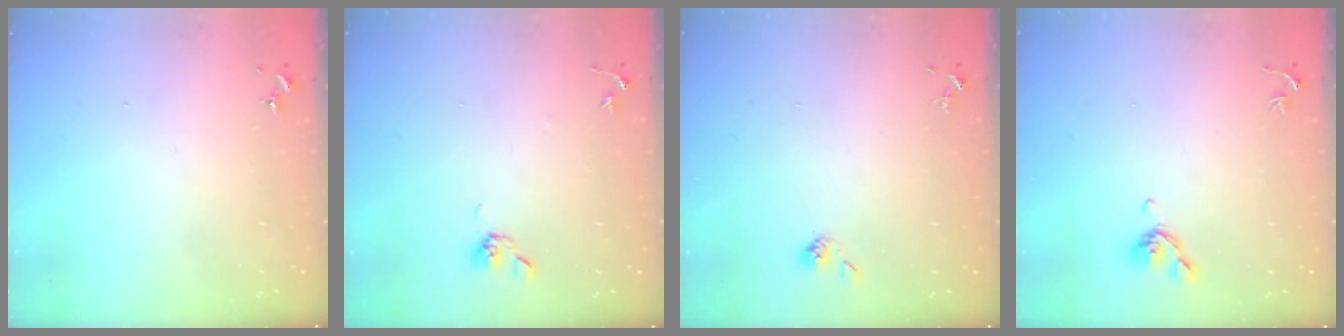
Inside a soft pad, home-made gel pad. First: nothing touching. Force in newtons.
{"total": 5.5, "press": 4.9, "slide": 2.6}
{"total": 3.8, "press": 3.5, "slide": 1.3}
{"total": 6.9, "press": 6.8, "slide": 1.5}